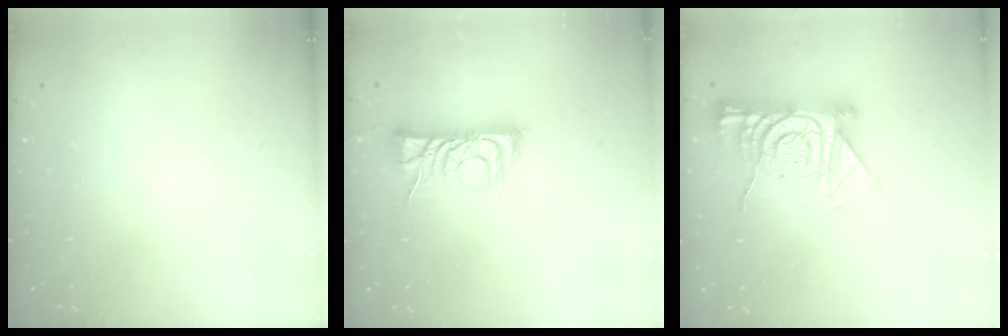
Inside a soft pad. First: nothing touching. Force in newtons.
{"total": 9.2, "press": 9.2, "slide": 0.3}
{"total": 16.1, "press": 16.0, "slide": 1.6}